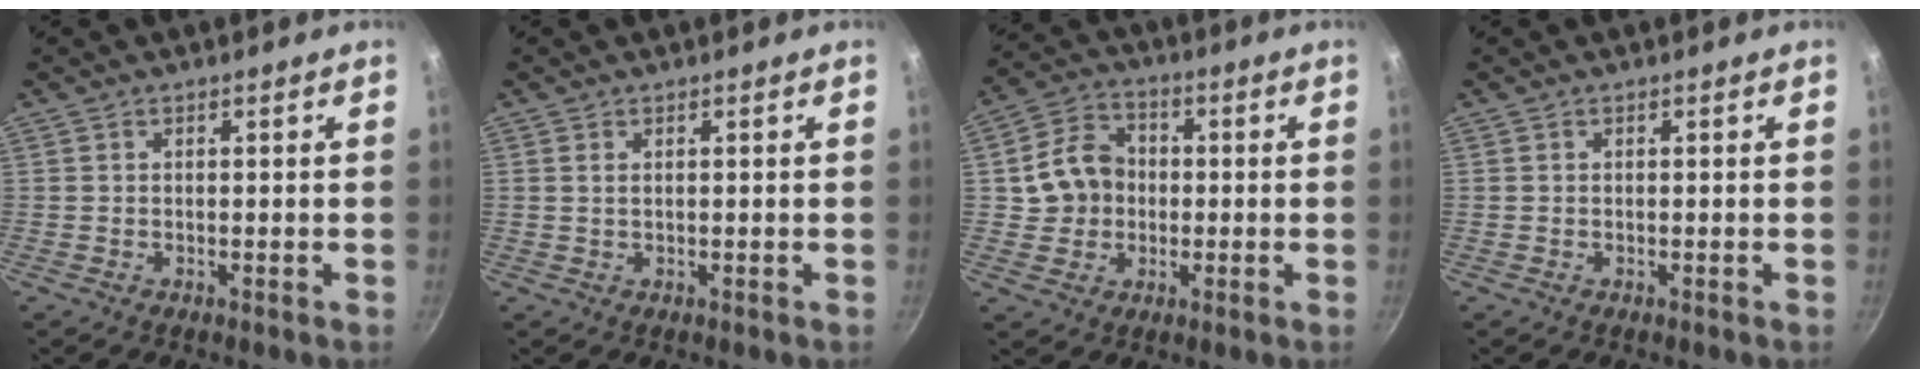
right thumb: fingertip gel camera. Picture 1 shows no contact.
{"total": 0.9, "force": [0.3, 0.5, 0.7], "torque": [-0.012, 0.001, 0.004]}
{"total": 9.5, "force": [0.1, 8.3, 4.7], "torque": [-0.052, 0.021, -0.008]}
{"total": 0.0}